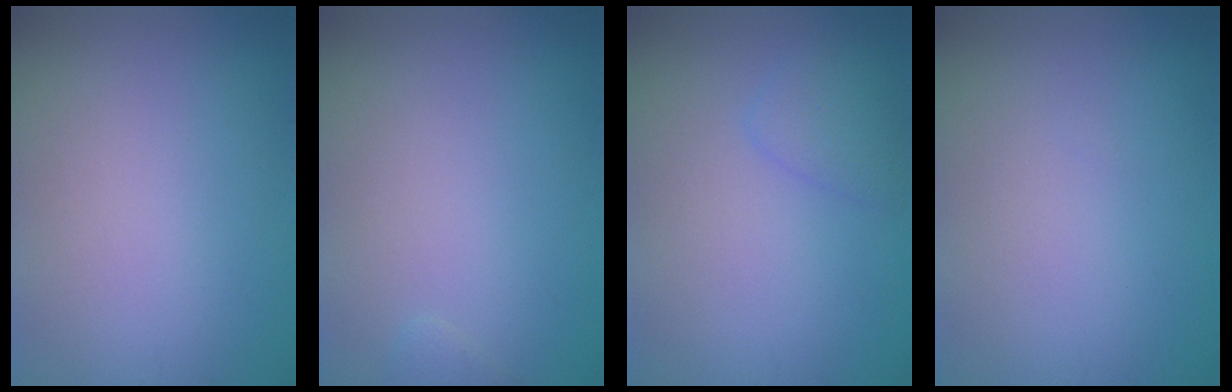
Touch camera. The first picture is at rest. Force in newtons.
{"total": 0.6, "press": 0.6, "slide": 0.1}
{"total": 1.8, "press": 1.8, "slide": 0.1}
{"total": 0.0}